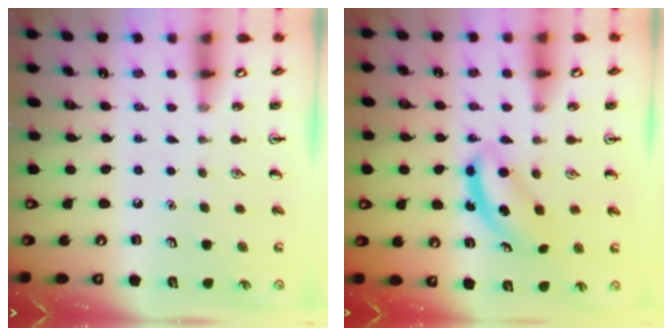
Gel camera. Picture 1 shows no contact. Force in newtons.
{"total": 5.8, "press": 5.8, "slide": 0.3}